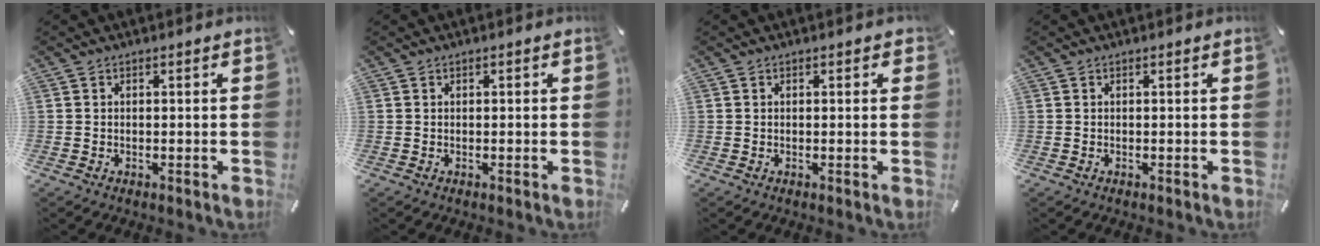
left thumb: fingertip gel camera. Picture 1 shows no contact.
{"total": 0.0}
{"total": 0.7, "force": [0.2, 0.5, 0.4], "torque": [0.001, 0.001, 0.001]}
{"total": 0.0}